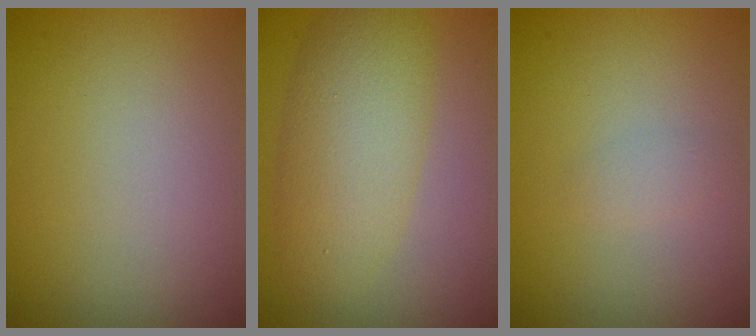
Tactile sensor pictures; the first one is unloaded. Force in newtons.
{"total": 5.9, "press": 5.9, "slide": 0.1}
{"total": 0.8, "press": 0.8, "slide": 0.0}